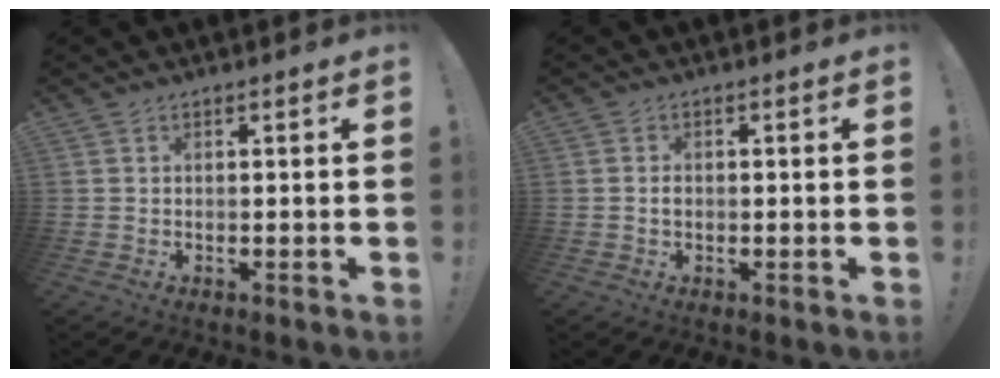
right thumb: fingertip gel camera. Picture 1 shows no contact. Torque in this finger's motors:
{"motor_torque": [-0.08, 0.00, -0.07, 0.09, -0.04]}